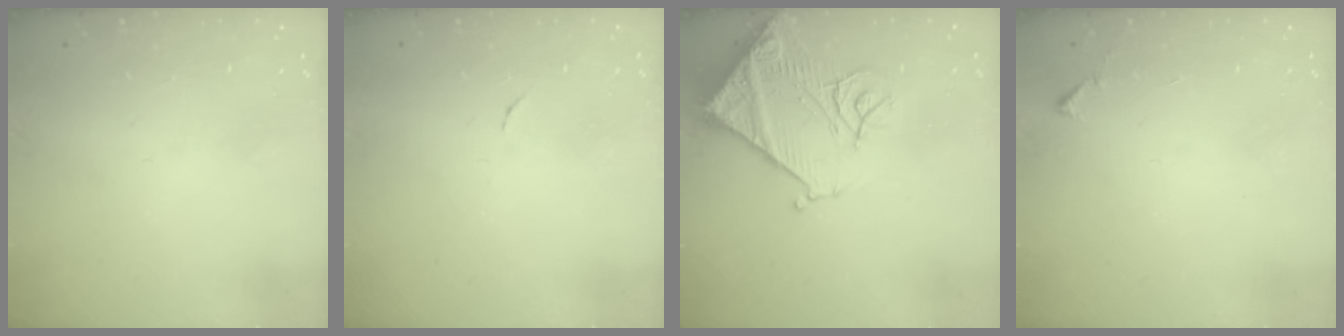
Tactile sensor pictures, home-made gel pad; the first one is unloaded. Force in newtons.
{"total": 3.3, "press": 3.3, "slide": 0.1}
{"total": 15.3, "press": 15.2, "slide": 1.8}
{"total": 5.8, "press": 5.8, "slide": 0.4}